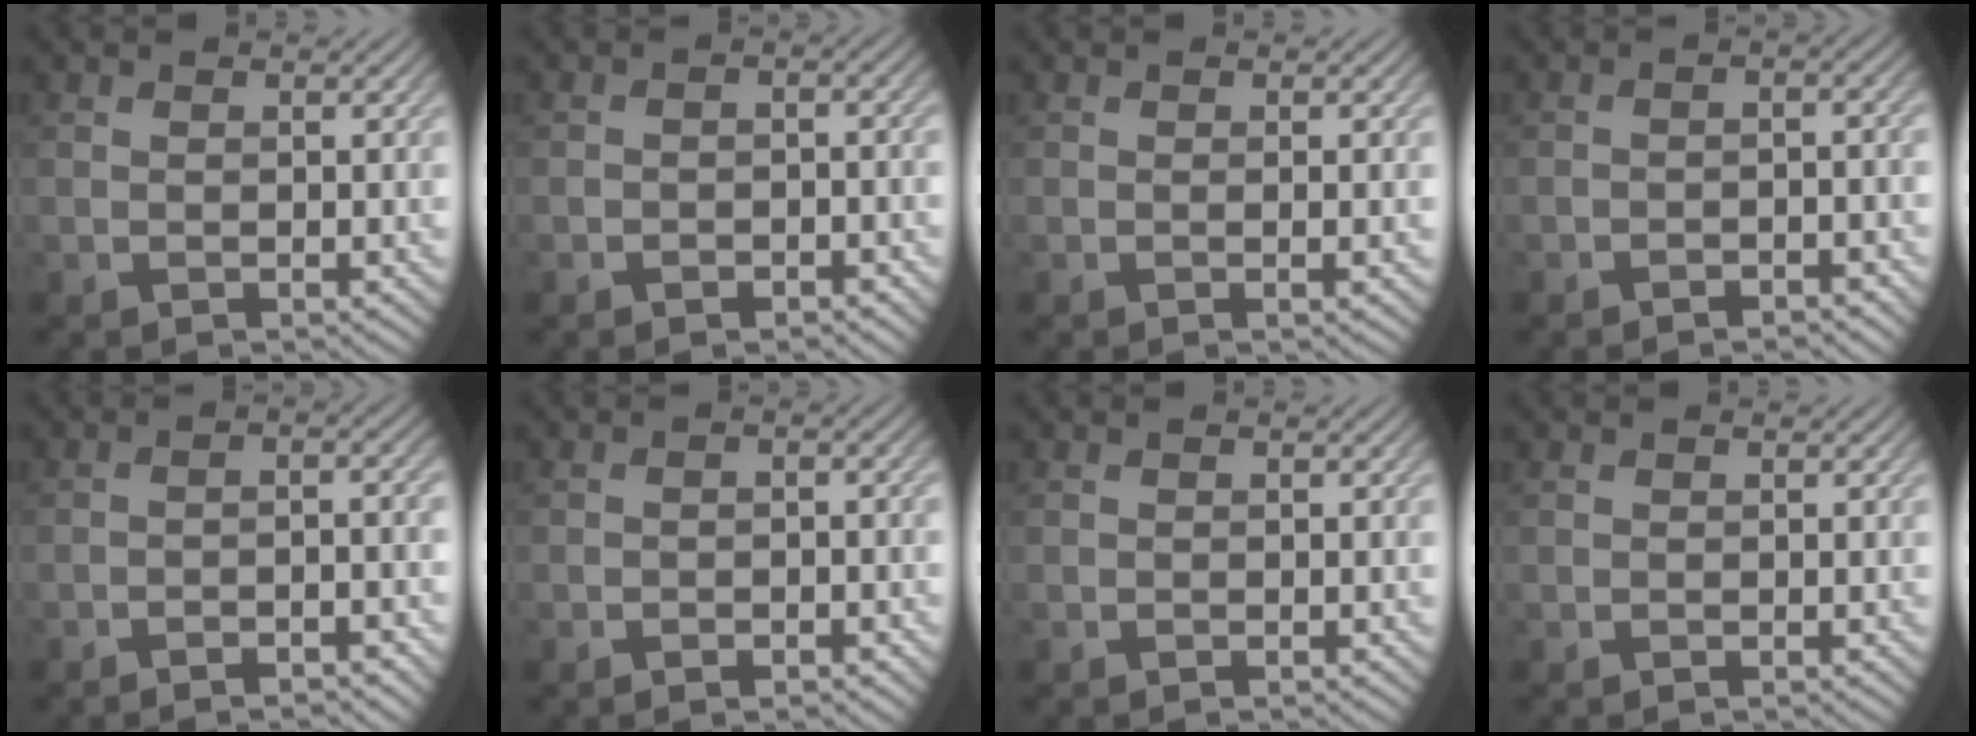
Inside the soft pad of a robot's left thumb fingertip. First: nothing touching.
{"total": 2.5, "force": [-1.6, 0.8, 1.7], "torque": [-0.028, 0.004, -0.026]}
{"total": 1.5, "force": [0.0, 0.1, 1.5], "torque": [-0.026, 0.002, -0.005]}
{"total": 3.0, "force": [-2.2, 0.4, 2.0], "torque": [-0.035, 0.009, -0.036]}
{"total": 4.2, "force": [-2.7, 0.6, 3.2], "torque": [-0.052, 0.014, -0.048]}
{"total": 2.6, "force": [-1.5, 0.8, 2.1], "torque": [-0.032, 0.007, -0.021]}
{"total": 0.0}
{"total": 0.0}